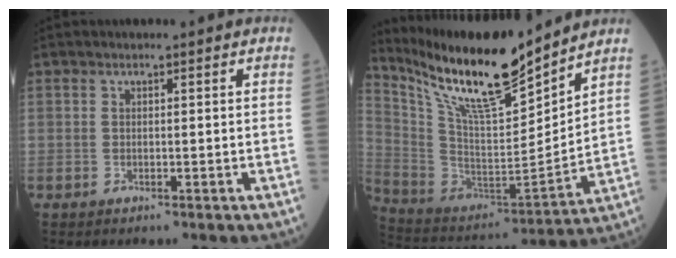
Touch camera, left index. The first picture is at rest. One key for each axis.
{"total": 19.2, "fx": 15.8, "fy": 1.8, "fz": 10.9, "tx": -0.201, "ty": -0.009, "tz": 0.296}